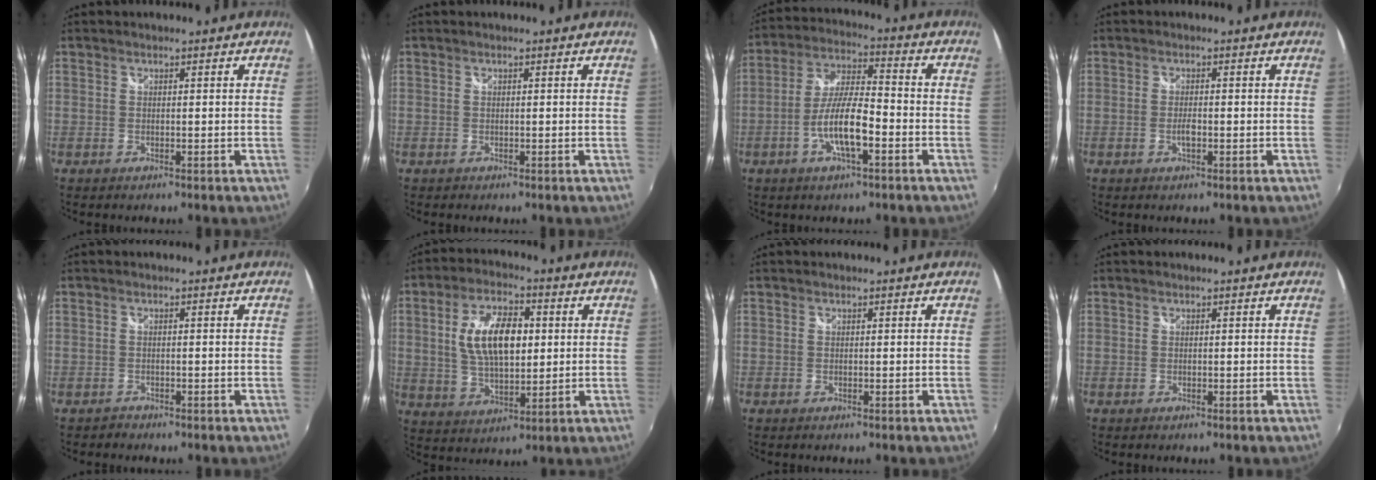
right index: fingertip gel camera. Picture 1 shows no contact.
{"total": 0.0}
{"total": 10.1, "force": [-4.0, 2.5, 9.0], "torque": [-0.182, 0.000, -0.072]}
{"total": 1.8, "force": [-0.6, 0.6, 1.6], "torque": [-0.032, -0.002, -0.011]}
{"total": 1.0, "force": [-0.9, 0.5, -0.1], "torque": [-0.001, 0.001, -0.016]}
{"total": 12.5, "force": [2.0, 6.3, 10.7], "torque": [-0.199, 0.010, 0.040]}
{"total": 0.0}
{"total": 0.0}